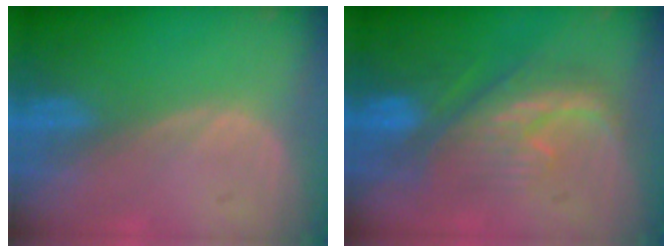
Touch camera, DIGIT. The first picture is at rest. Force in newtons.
{"total": 8.1, "press": 8.1, "slide": 1.0}